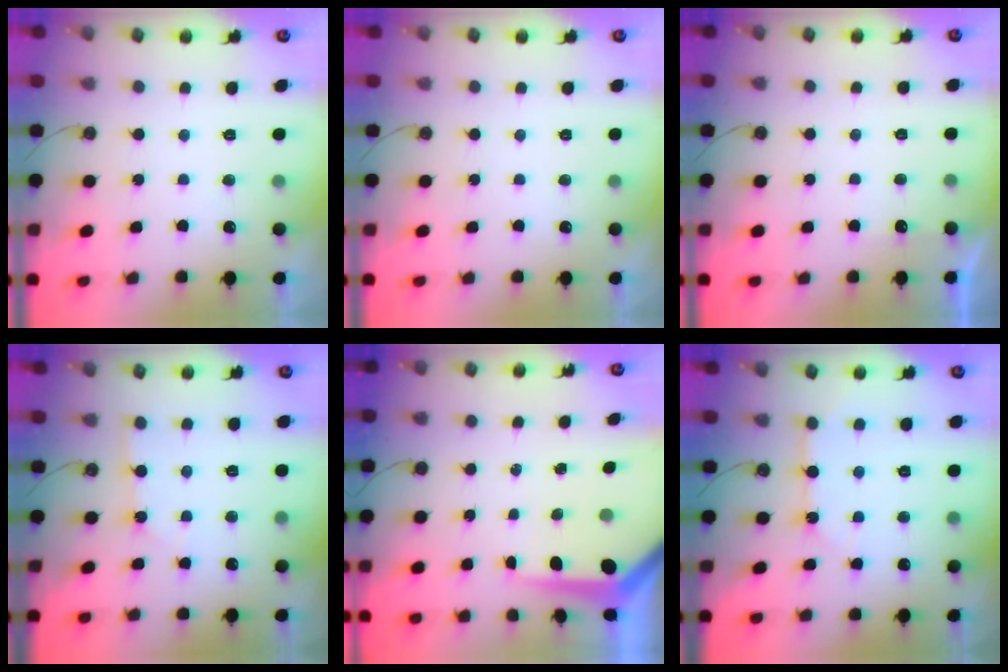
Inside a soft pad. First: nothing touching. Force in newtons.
{"total": 0.0}
{"total": 3.1, "press": 3.1, "slide": 0.4}
{"total": 1.6, "press": 1.6, "slide": 0.3}
{"total": 7.5, "press": 7.5, "slide": 0.7}
{"total": 7.0, "press": 6.9, "slide": 0.7}